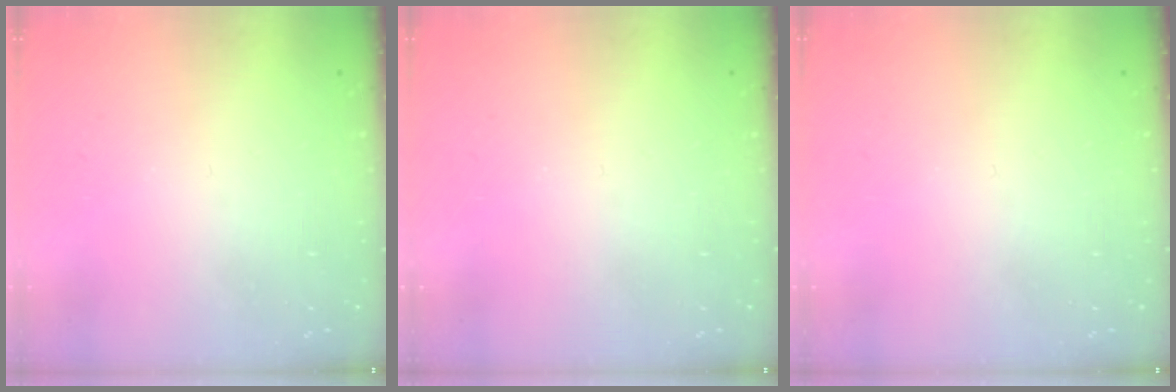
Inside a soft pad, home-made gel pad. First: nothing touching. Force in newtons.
{"total": 0.0}
{"total": 0.0}